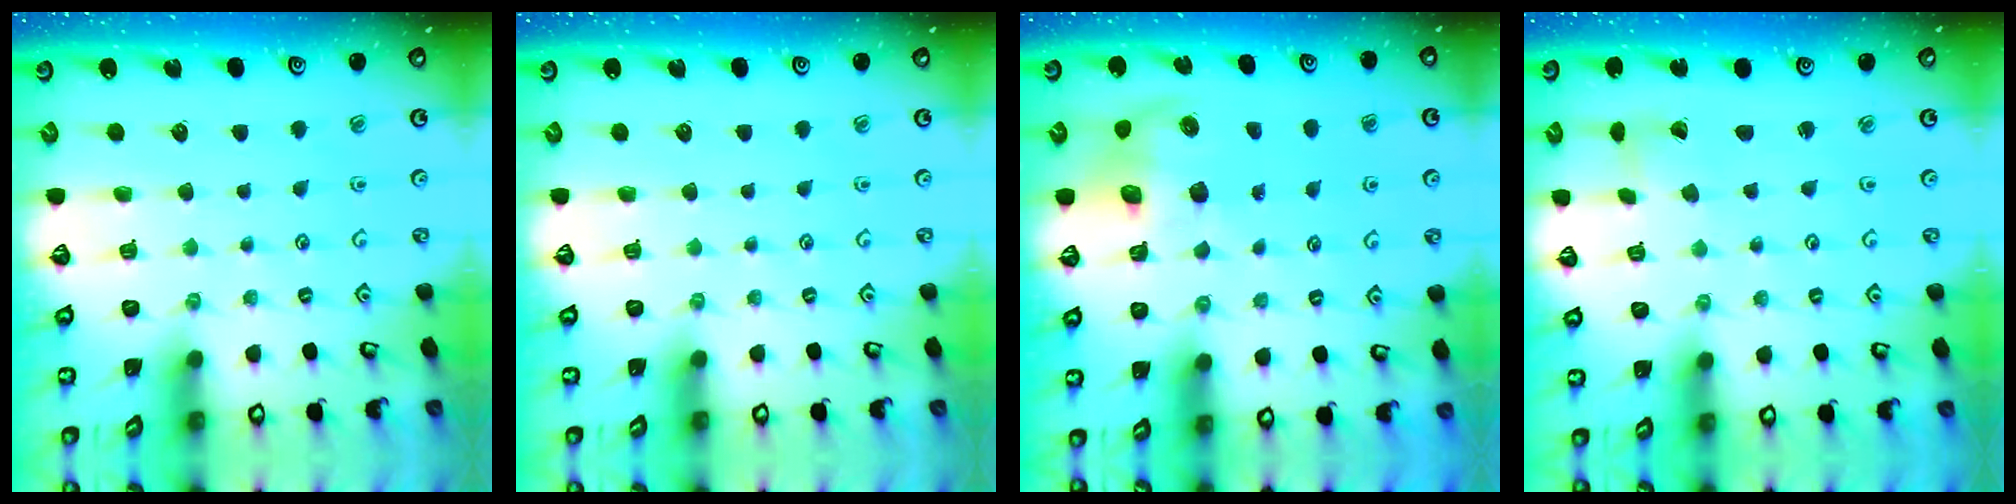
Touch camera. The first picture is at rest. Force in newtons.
{"total": 0.0}
{"total": 8.6, "press": 8.5, "slide": 1.5}
{"total": 2.3, "press": 2.3, "slide": 0.2}